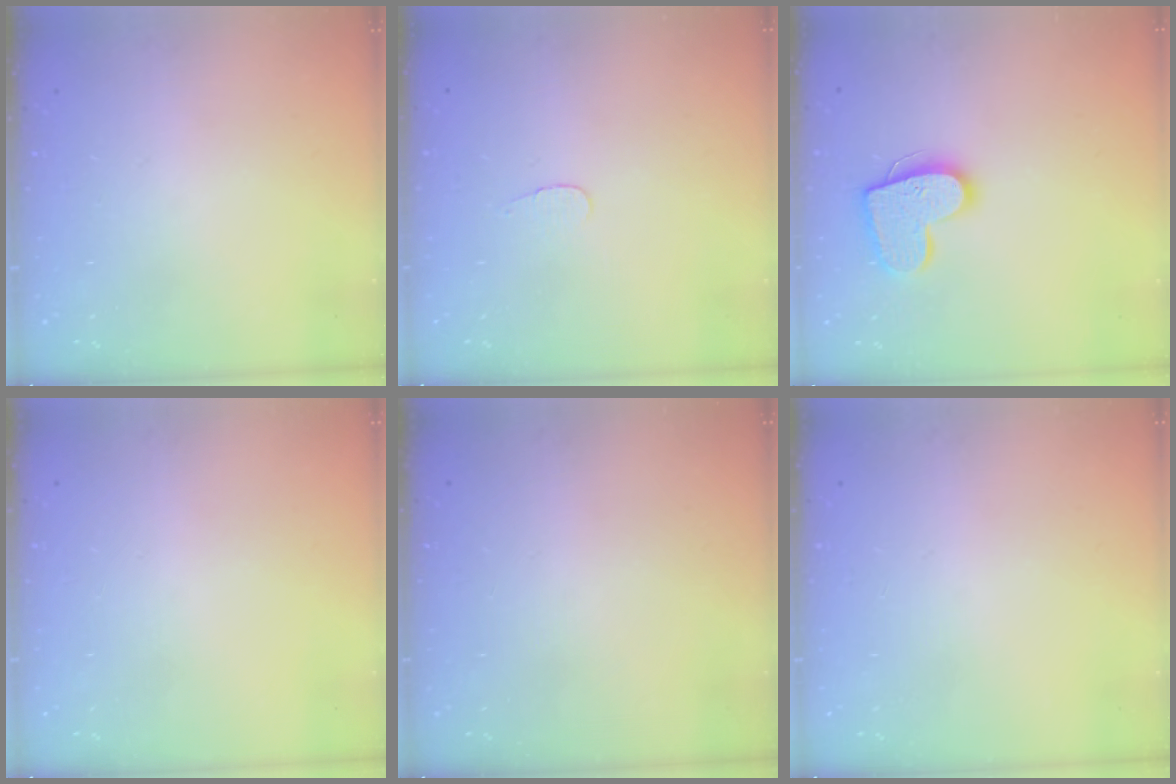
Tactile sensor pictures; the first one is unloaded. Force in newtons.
{"total": 2.8, "press": 2.8, "slide": 0.3}
{"total": 14.2, "press": 14.2, "slide": 1.0}
{"total": 0.0}
{"total": 0.0}
{"total": 0.0}